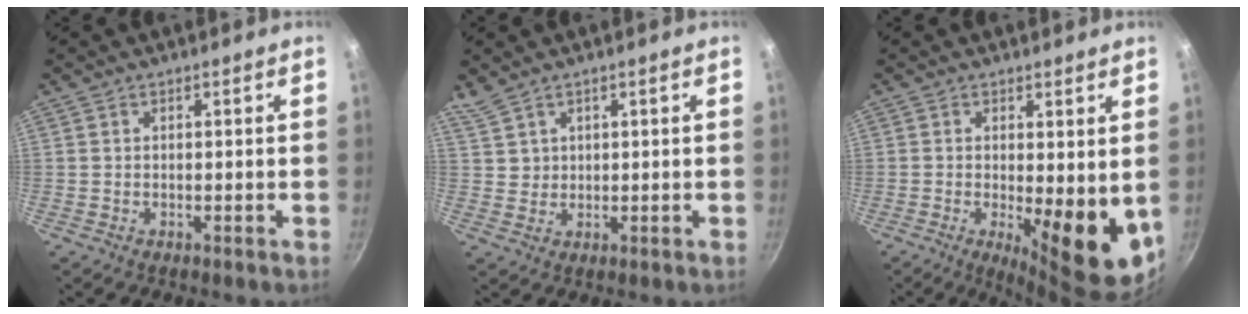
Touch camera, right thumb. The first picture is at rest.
{"total": 3.4, "force": [2.8, 1.6, 1.1], "torque": [-0.019, 0.000, 0.067]}
{"total": 11.9, "force": [-1.4, 4.0, 11.1], "torque": [-0.131, -0.015, -0.006]}